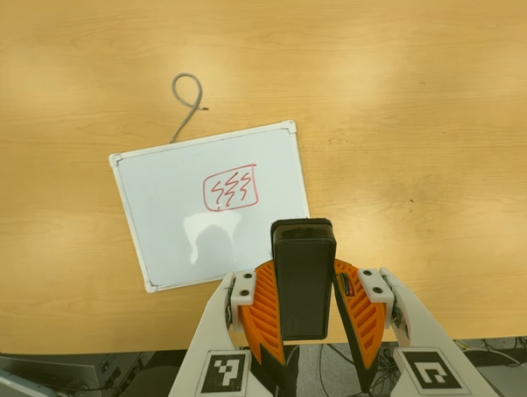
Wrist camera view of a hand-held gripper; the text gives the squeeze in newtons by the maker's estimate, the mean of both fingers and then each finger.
{"total": 6.9, "left": 5.7, "right": 8.0}